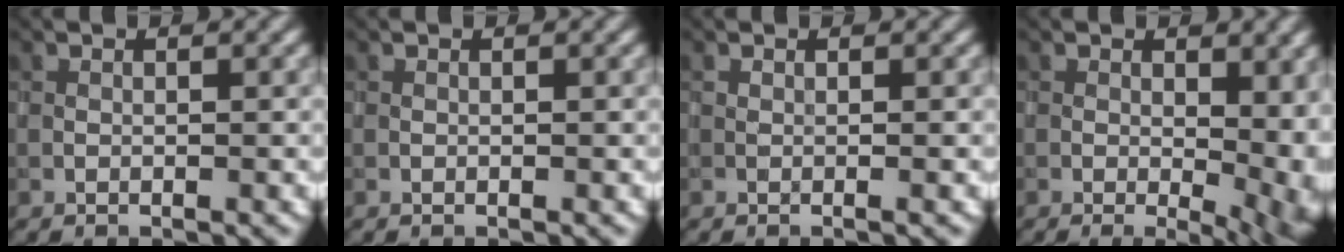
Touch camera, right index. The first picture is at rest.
{"total": 0.0}
{"total": 0.6, "force": [0.0, 0.1, 0.6], "torque": [-0.009, -0.002, -0.002]}
{"total": 7.6, "force": [-0.2, 3.6, 6.8], "torque": [-0.065, -0.008, 0.006]}